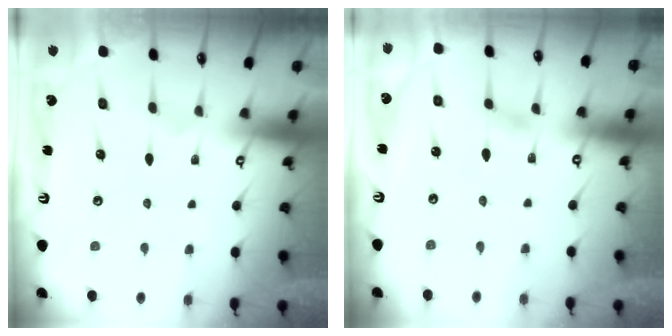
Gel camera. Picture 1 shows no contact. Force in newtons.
{"total": 2.1, "press": 2.1, "slide": 0.2}